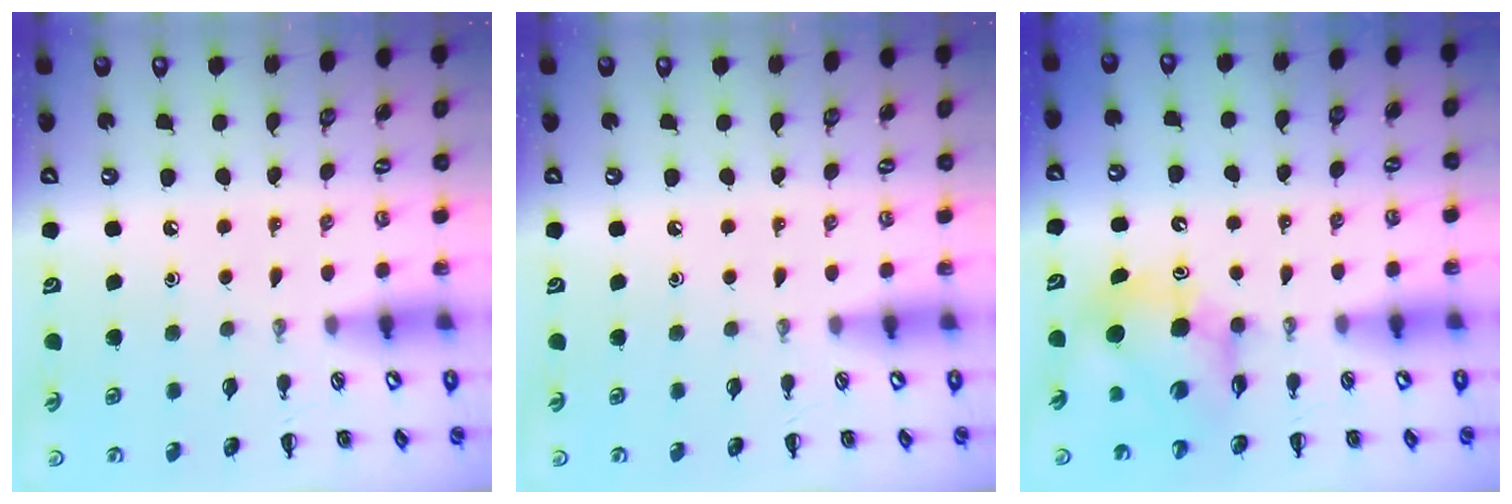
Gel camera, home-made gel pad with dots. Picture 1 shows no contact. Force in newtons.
{"total": 0.0}
{"total": 8.7, "press": 8.3, "slide": 2.6}